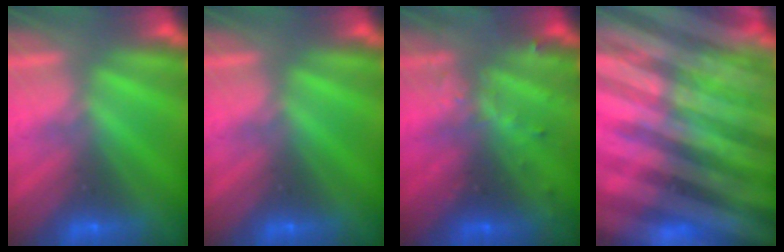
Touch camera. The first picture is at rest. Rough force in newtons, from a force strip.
{"total": 0.0}
{"total": 3.6}
{"total": 6.8}